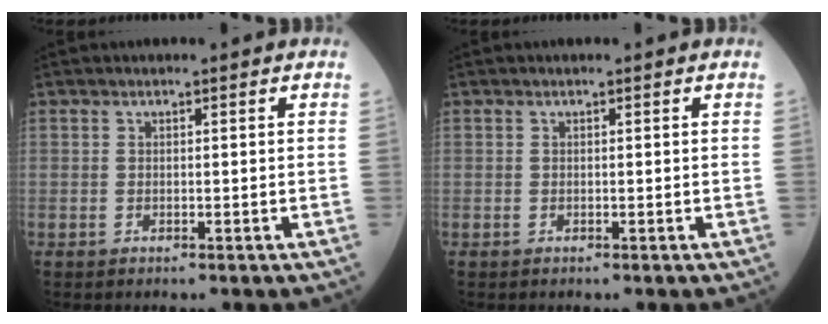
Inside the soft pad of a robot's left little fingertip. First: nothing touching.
{"total": 0.0}